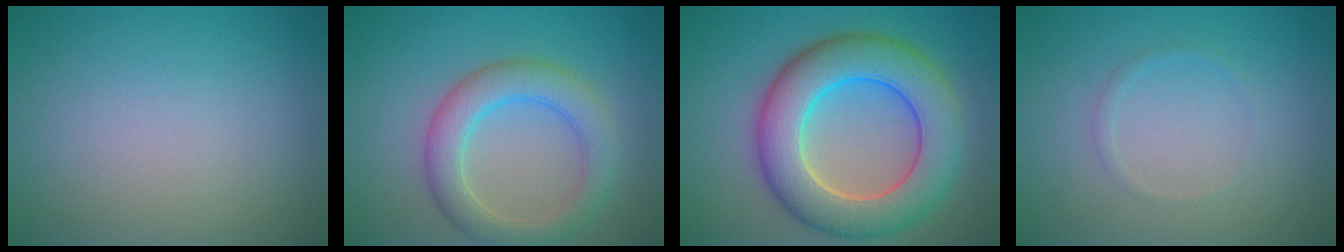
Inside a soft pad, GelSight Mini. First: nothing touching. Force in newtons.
{"total": 4.9, "press": 4.9, "slide": 0.2}
{"total": 9.8, "press": 9.8, "slide": 0.6}
{"total": 0.7, "press": 0.7, "slide": 0.0}